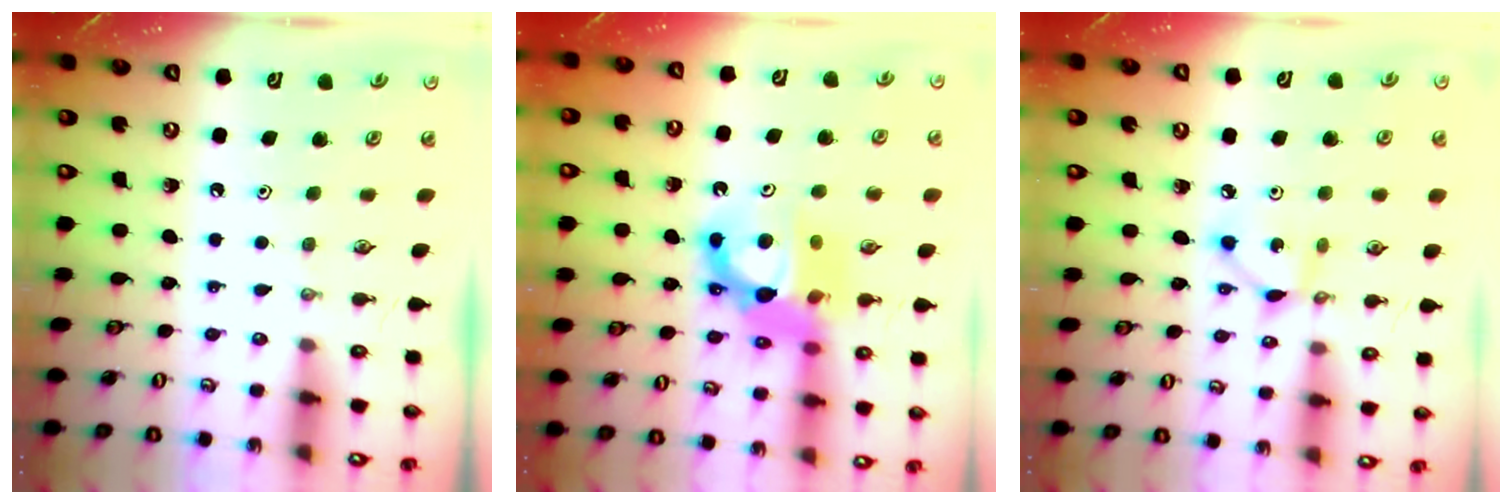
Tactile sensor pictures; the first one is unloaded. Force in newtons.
{"total": 13.3, "press": 13.2, "slide": 1.6}
{"total": 4.4, "press": 4.4, "slide": 0.2}